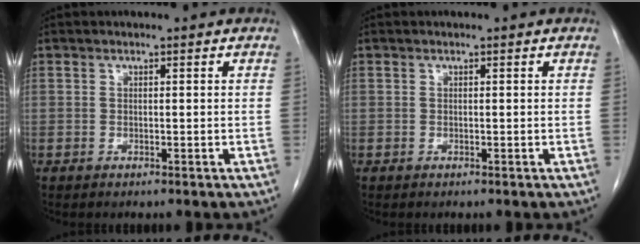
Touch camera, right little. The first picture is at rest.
{"total": 0.0}